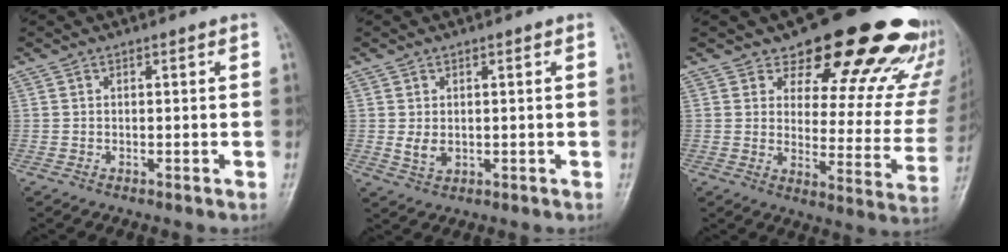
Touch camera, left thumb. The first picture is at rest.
{"total": 2.7, "force": [0.3, 2.0, 1.8], "torque": [-0.026, -0.009, 0.010]}
{"total": 22.4, "force": [18.2, 8.6, 9.9], "torque": [-0.077, -0.119, 0.220]}